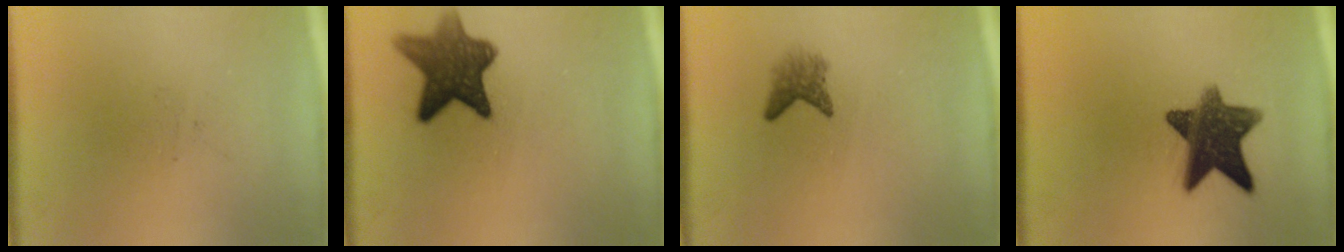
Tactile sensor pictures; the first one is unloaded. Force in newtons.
{"total": 9.6}
{"total": 2.3}
{"total": 11.5}